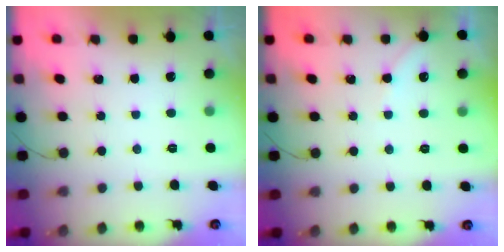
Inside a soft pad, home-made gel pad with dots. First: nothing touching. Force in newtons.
{"total": 2.4, "press": 2.3, "slide": 0.4}